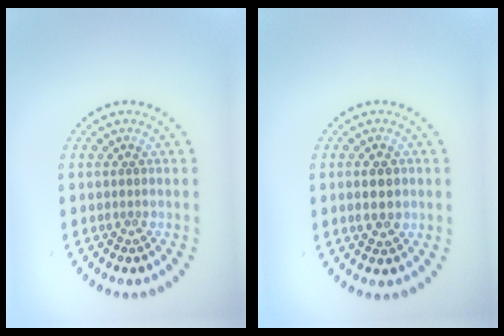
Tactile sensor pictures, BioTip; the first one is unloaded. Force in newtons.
{"total": 2.2, "press": 2.2, "slide": 0.1}